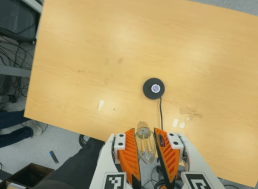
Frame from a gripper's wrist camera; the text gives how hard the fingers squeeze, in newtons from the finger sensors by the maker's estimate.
{"total": 8.6, "left": 7.9, "right": 9.3}